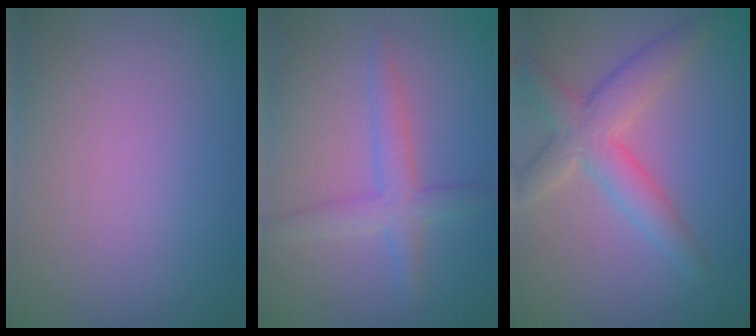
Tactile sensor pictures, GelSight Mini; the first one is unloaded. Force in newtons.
{"total": 2.7, "press": 2.7, "slide": 0.1}
{"total": 4.6, "press": 4.6, "slide": 0.4}